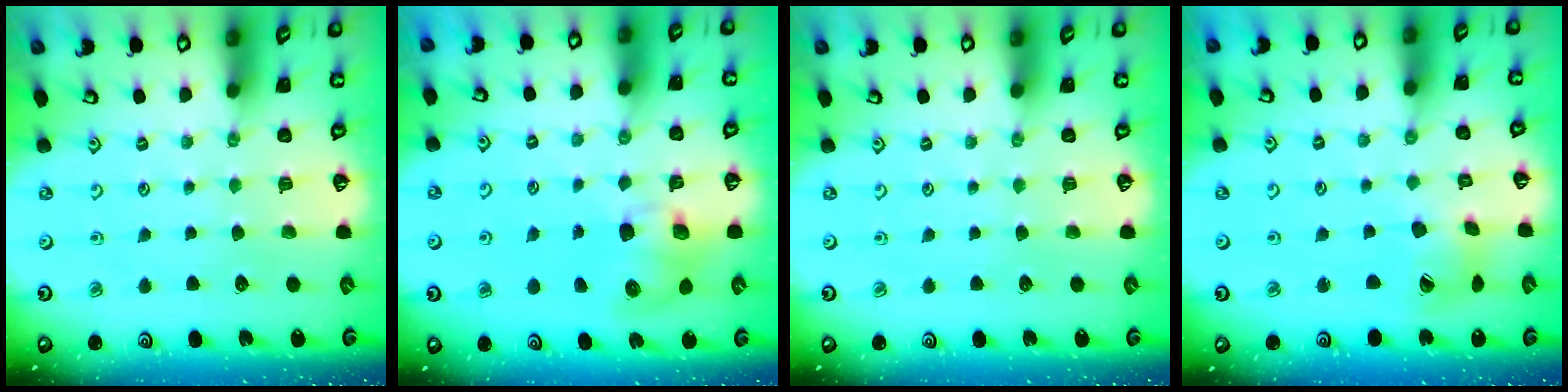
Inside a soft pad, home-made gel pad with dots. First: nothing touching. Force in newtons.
{"total": 8.9, "press": 8.8, "slide": 1.4}
{"total": 0.0}
{"total": 8.1, "press": 8.0, "slide": 1.1}